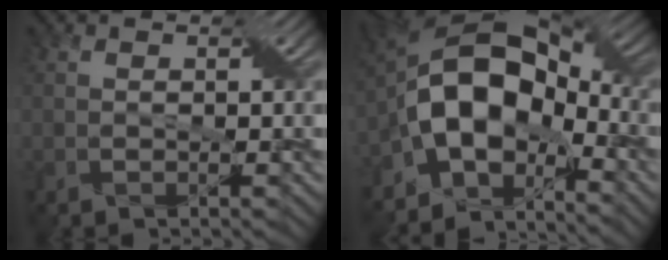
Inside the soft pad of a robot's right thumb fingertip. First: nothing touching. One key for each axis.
{"total": 13.9, "fx": -4.3, "fy": 8.9, "fz": 9.8, "tx": -0.169, "ty": 0.005, "tz": -0.096}